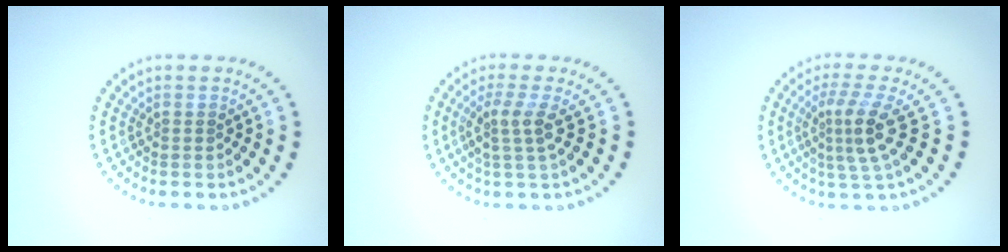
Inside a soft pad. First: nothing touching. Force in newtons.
{"total": 2.6, "press": 2.0, "slide": 1.6}
{"total": 3.6, "press": 2.8, "slide": 2.2}